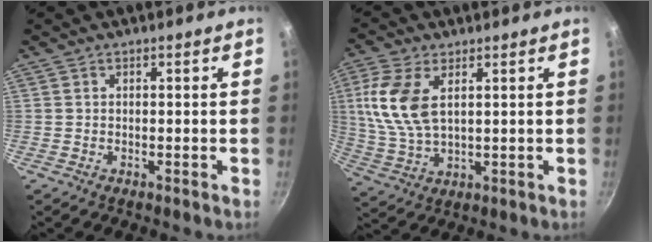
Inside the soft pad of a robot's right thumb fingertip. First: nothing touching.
{"total": 11.2, "force": [3.1, 5.9, 9.0], "torque": [-0.192, -0.003, 0.068]}